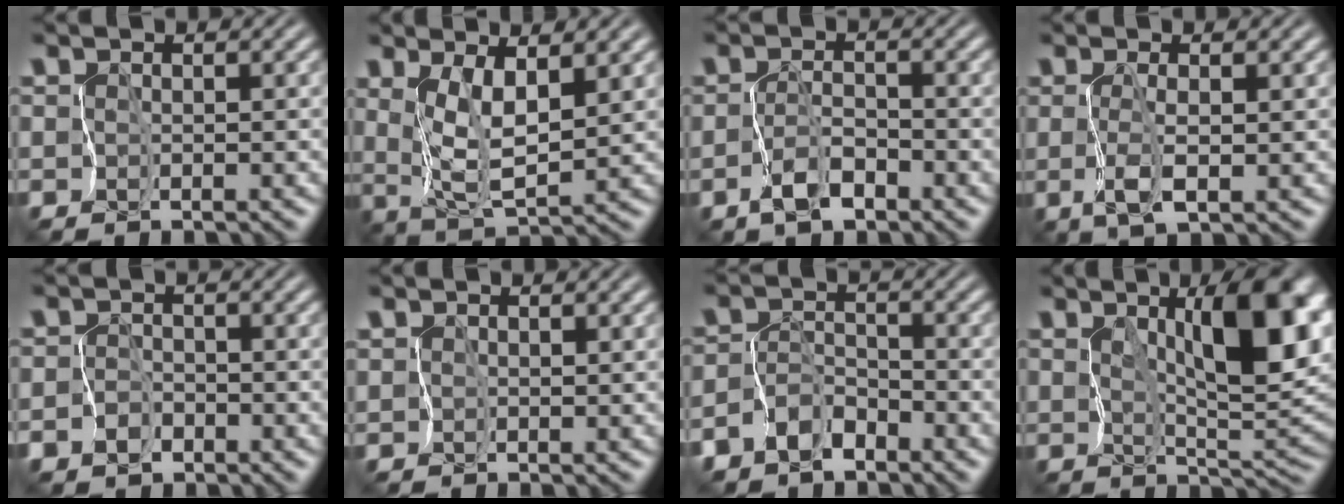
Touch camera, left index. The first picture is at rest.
{"total": 3.7, "force": [2.2, 0.4, 2.9], "torque": [-0.067, -0.006, 0.052]}
{"total": 2.0, "force": [-1.3, 0.8, 1.3], "torque": [-0.026, 0.010, -0.026]}
{"total": 1.8, "force": [0.2, 0.0, 1.8], "torque": [-0.048, 0.002, 0.008]}
{"total": 1.9, "force": [-0.9, 1.6, 0.3], "torque": [0.013, 0.005, -0.020]}
{"total": 0.9, "force": [0.8, 0.1, -0.2], "torque": [0.005, 0.005, 0.019]}
{"total": 2.9, "force": [-2.2, 1.6, 0.8], "torque": [-0.016, 0.006, -0.044]}
{"total": 9.3, "force": [3.3, 2.8, 8.2], "torque": [-0.120, 0.008, 0.060]}